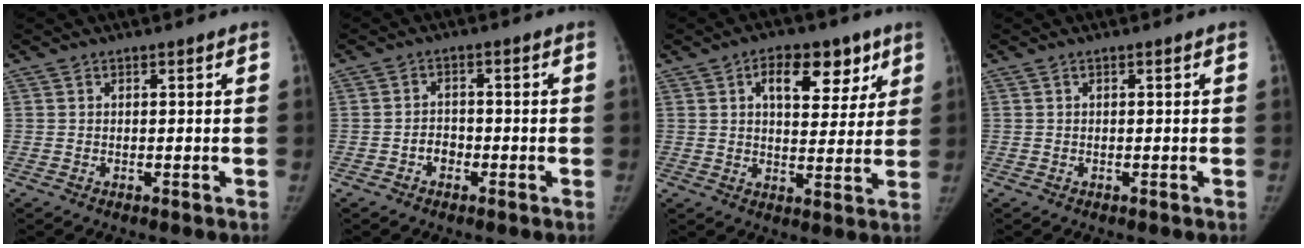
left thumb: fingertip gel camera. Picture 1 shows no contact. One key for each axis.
{"total": 2.7, "fx": -1.2, "fy": 2.1, "fz": 1.1, "tx": -0.005, "ty": 0.011, "tz": -0.025}
{"total": 11.5, "fx": 5.5, "fy": 6.5, "fz": 7.7, "tx": -0.072, "ty": -0.012, "tz": 0.080}
{"total": 0.0}